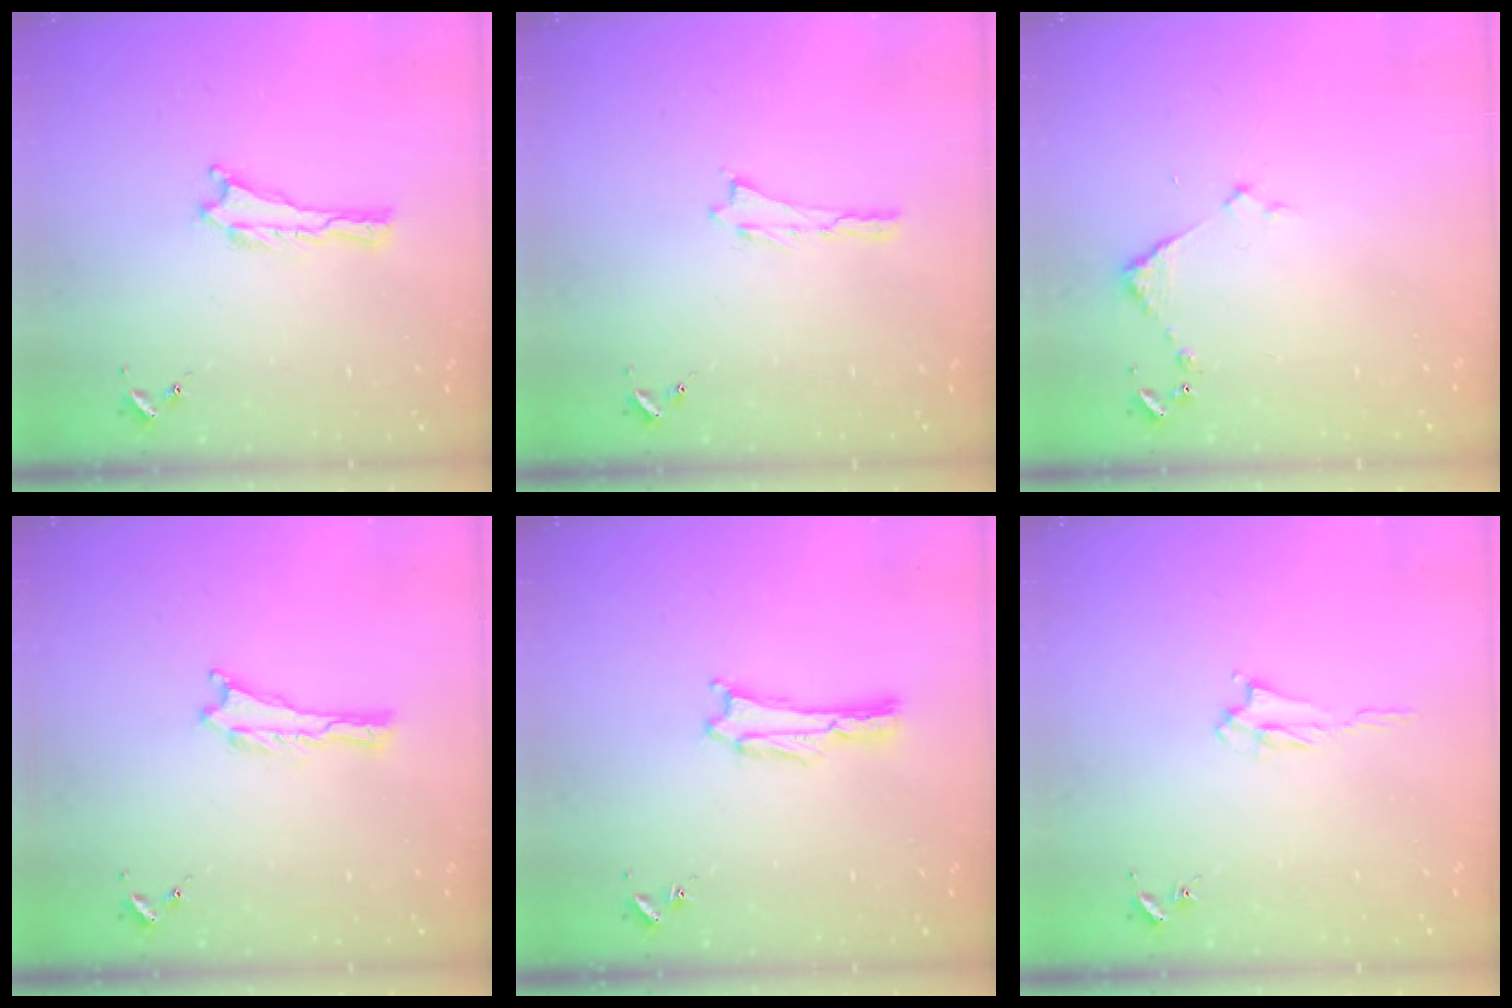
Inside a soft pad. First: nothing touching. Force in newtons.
{"total": 0.0}
{"total": 2.9, "press": 2.9, "slide": 0.3}
{"total": 0.0}
{"total": 0.0}
{"total": 2.1, "press": 2.0, "slide": 0.3}